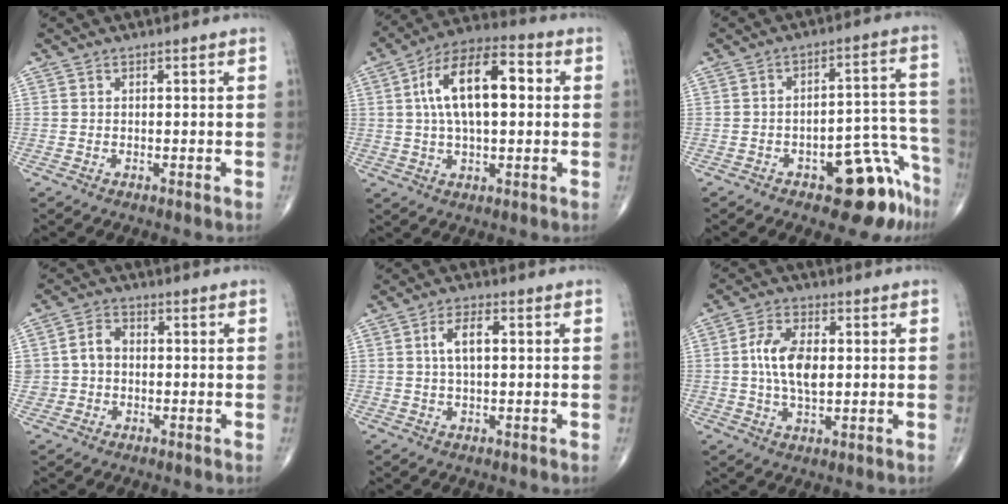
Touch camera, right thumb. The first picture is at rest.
{"total": 15.8, "force": [2.5, 7.5, 13.7], "torque": [-0.232, 0.027, 0.036]}
{"total": 13.0, "force": [-8.1, 5.5, 8.5], "torque": [-0.052, 0.083, -0.107]}
{"total": 5.0, "force": [-0.1, 4.3, 2.7], "torque": [-0.038, 0.017, -0.006]}
{"total": 4.9, "force": [0.9, 2.1, 4.3], "torque": [-0.084, 0.007, 0.015]}
{"total": 9.1, "force": [0.8, 4.7, 7.8], "torque": [-0.149, 0.000, 0.013]}